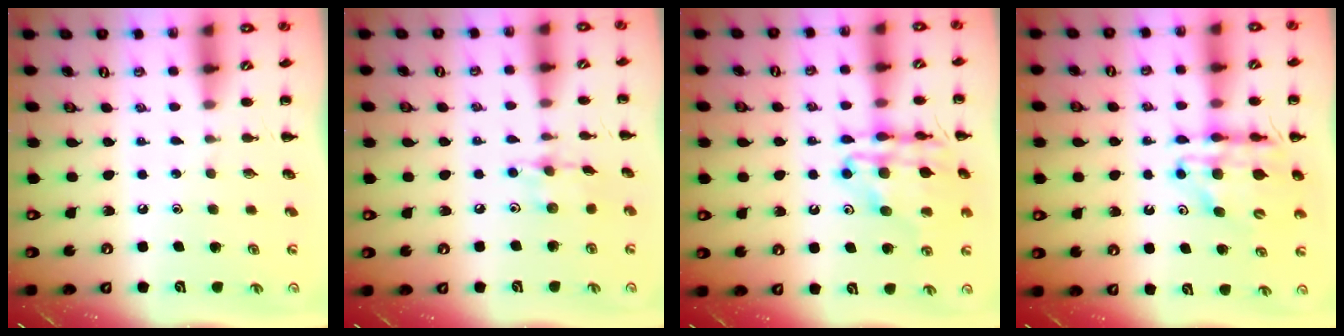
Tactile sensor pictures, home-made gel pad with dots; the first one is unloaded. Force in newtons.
{"total": 6.5, "press": 6.5, "slide": 1.0}
{"total": 16.8, "press": 16.7, "slide": 2.0}
{"total": 13.9, "press": 13.4, "slide": 3.7}